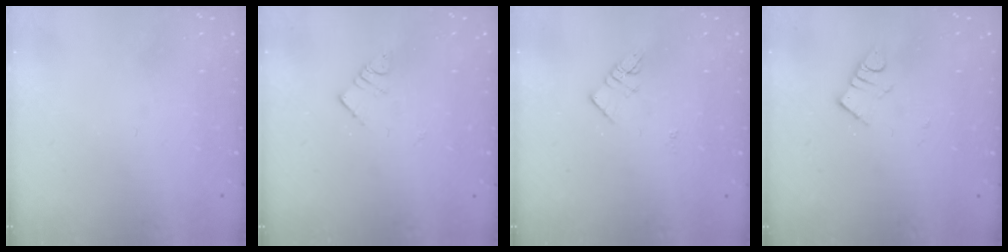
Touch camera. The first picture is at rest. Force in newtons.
{"total": 4.6, "press": 4.6, "slide": 0.2}
{"total": 3.1, "press": 3.1, "slide": 0.3}
{"total": 4.2, "press": 4.2, "slide": 0.6}